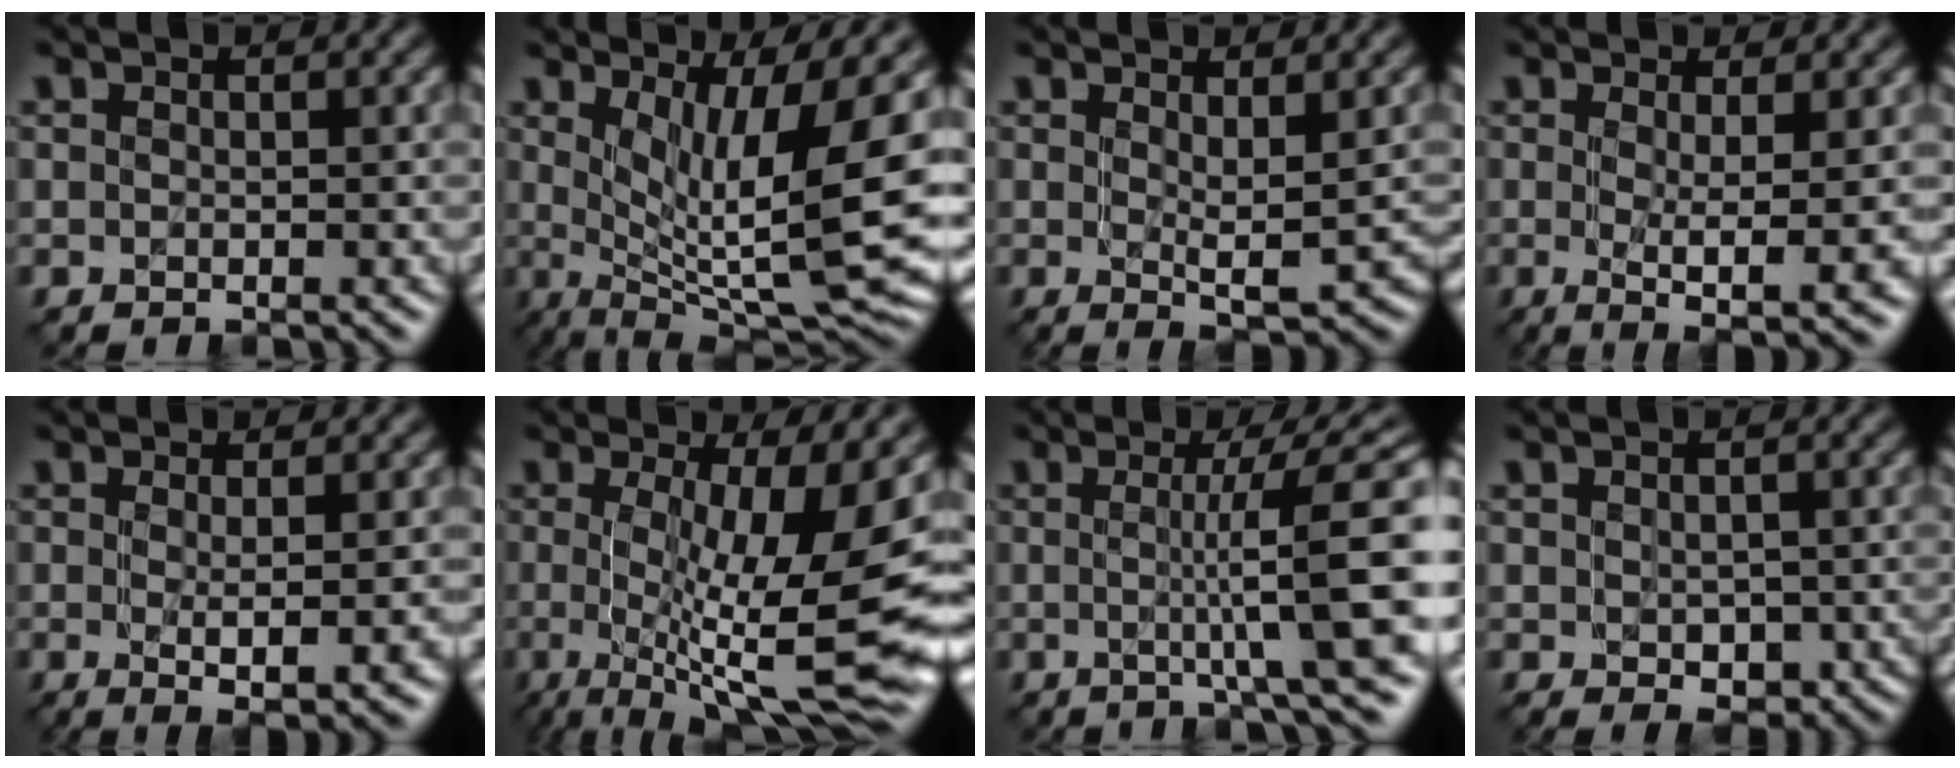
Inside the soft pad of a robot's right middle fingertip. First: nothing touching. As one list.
[{"total": 12.7, "force": [1.8, 3.7, 12.0], "torque": [-0.178, -0.017, 0.032]}, {"total": 2.7, "force": [0.7, 0.4, 2.6], "torque": [-0.040, -0.005, 0.014]}, {"total": 4.9, "force": [-0.2, 0.7, 4.8], "torque": [-0.079, -0.009, -0.002]}, {"total": 4.1, "force": [-0.3, 0.8, 4.1], "torque": [-0.058, 0.000, -0.003]}, {"total": 12.8, "force": [-0.9, 3.0, 12.5], "torque": [-0.185, -0.010, -0.015]}, {"total": 8.3, "force": [0.2, 1.3, 8.2], "torque": [-0.107, 0.007, 0.000]}, {"total": 3.0, "force": [-0.6, 2.0, 2.2], "torque": [-0.031, -0.012, -0.002]}]